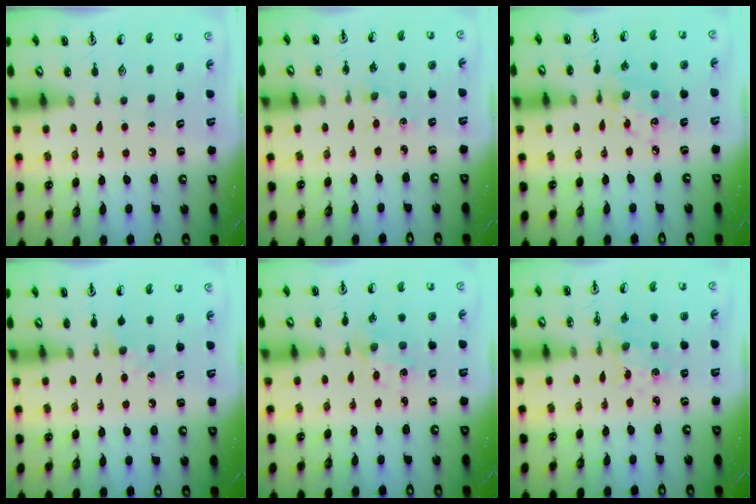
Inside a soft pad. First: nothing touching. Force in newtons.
{"total": 1.3, "press": 1.3, "slide": 0.3}
{"total": 8.5, "press": 8.5, "slide": 0.6}
{"total": 4.8, "press": 4.7, "slide": 0.7}
{"total": 2.0, "press": 1.8, "slide": 0.7}
{"total": 2.7, "press": 2.7, "slide": 0.3}